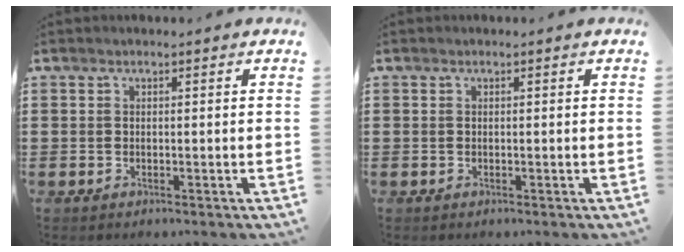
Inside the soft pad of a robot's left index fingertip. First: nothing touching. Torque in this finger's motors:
{"motor_torque": [0.00, 0.00, 0.00, 0.00]}